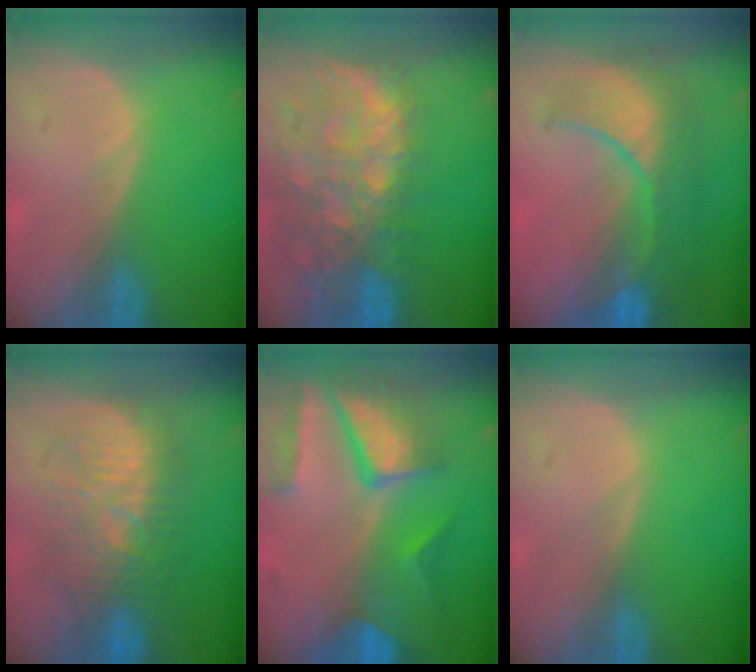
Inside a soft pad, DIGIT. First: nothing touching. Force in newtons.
{"total": 12.6, "press": 10.4, "slide": 7.1}
{"total": 9.5, "press": 9.1, "slide": 2.7}
{"total": 9.9, "press": 9.9, "slide": 0.3}
{"total": 10.3, "press": 8.8, "slide": 5.4}
{"total": 0.0}